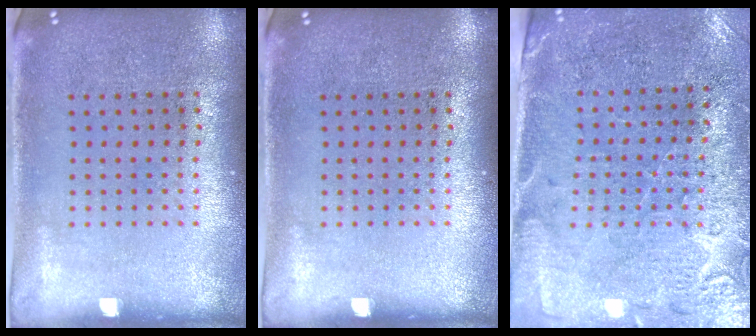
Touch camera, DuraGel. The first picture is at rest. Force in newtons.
{"total": 0.0}
{"total": 3.0, "press": 2.9, "slide": 1.0}